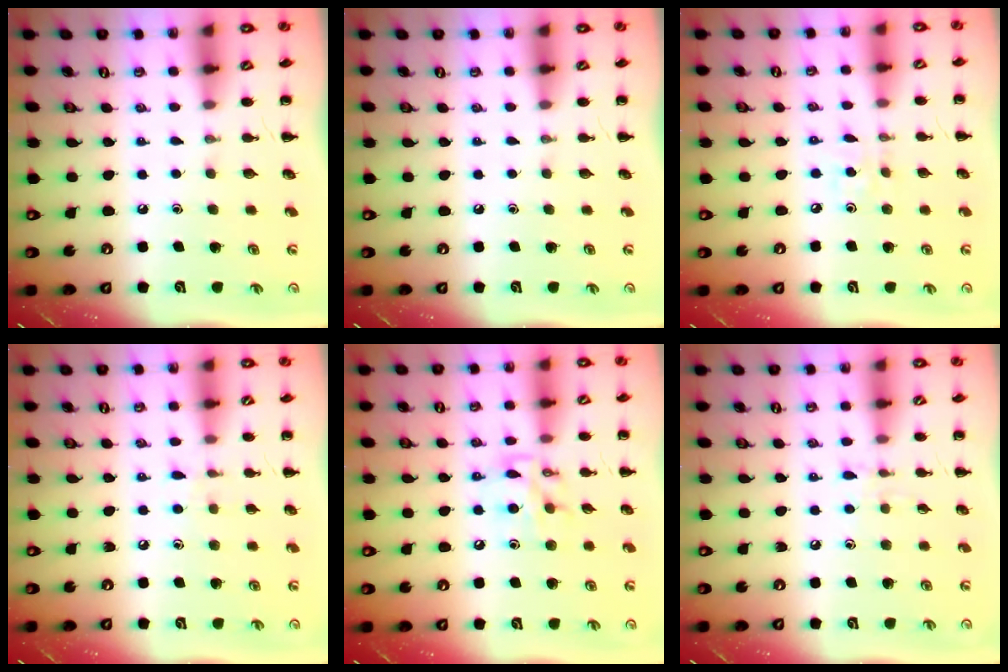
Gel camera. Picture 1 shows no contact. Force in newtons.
{"total": 0.0}
{"total": 2.1, "press": 2.0, "slide": 0.6}
{"total": 5.8, "press": 5.4, "slide": 2.2}
{"total": 10.0, "press": 9.9, "slide": 1.1}
{"total": 5.9, "press": 5.6, "slide": 1.7}